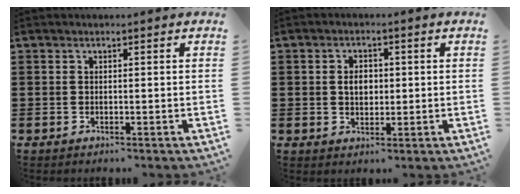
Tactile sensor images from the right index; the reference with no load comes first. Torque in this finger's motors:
{"motor_torque": [1.55, 0.56, 0.37, 0.07]}